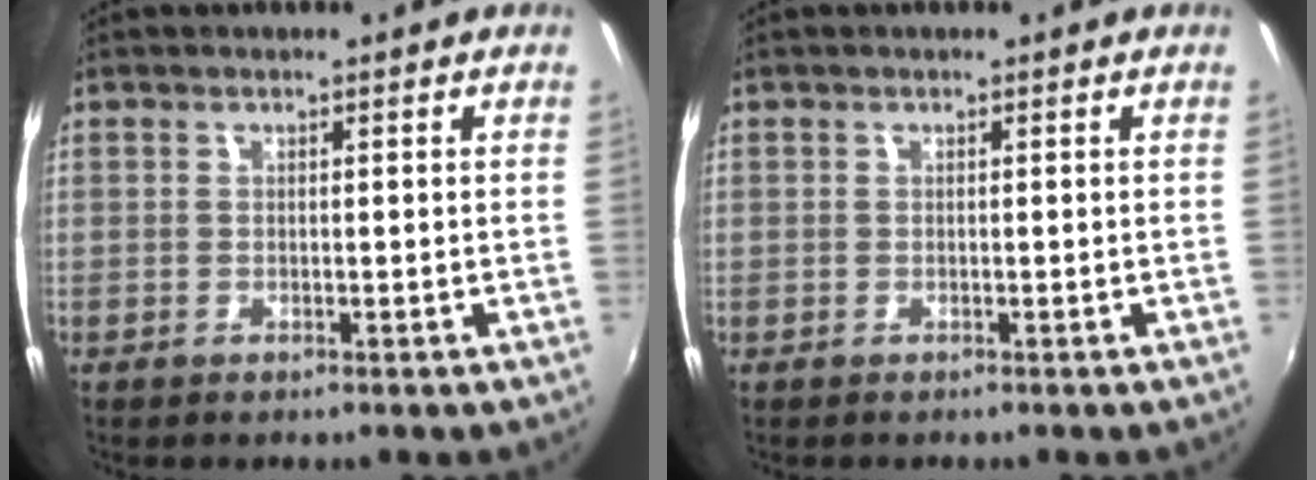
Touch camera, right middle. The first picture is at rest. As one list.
[{"total": 0.9, "force": [-0.3, 0.8, -0.1], "torque": [-0.001, 0.003, -0.002]}]